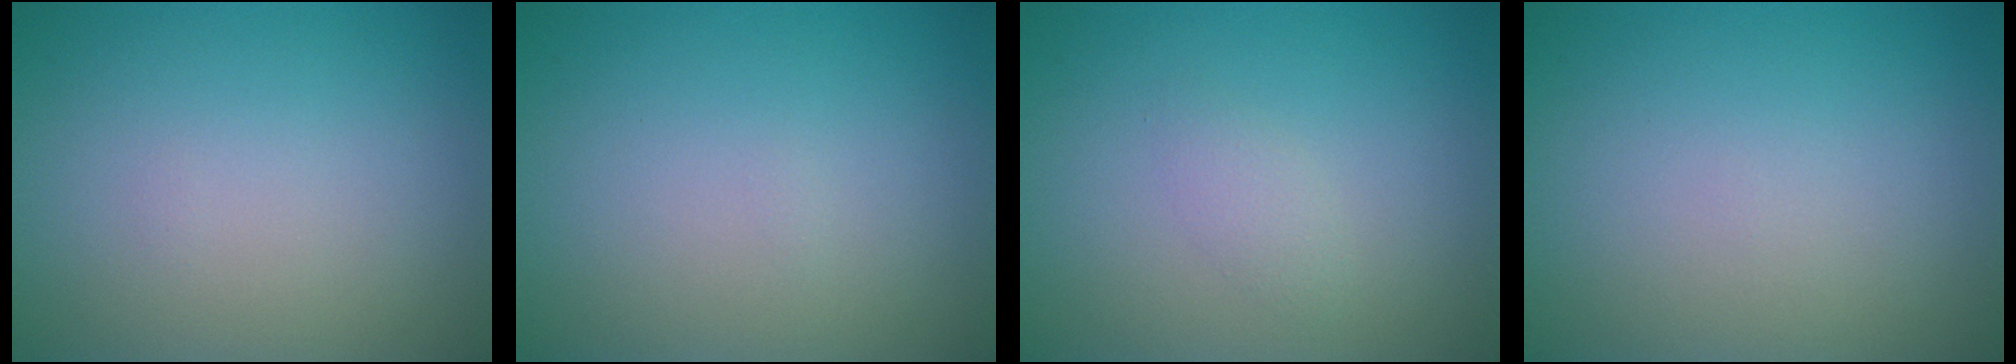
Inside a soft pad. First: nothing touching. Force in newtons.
{"total": 0.0}
{"total": 1.2, "press": 1.2, "slide": 0.1}
{"total": 0.0}